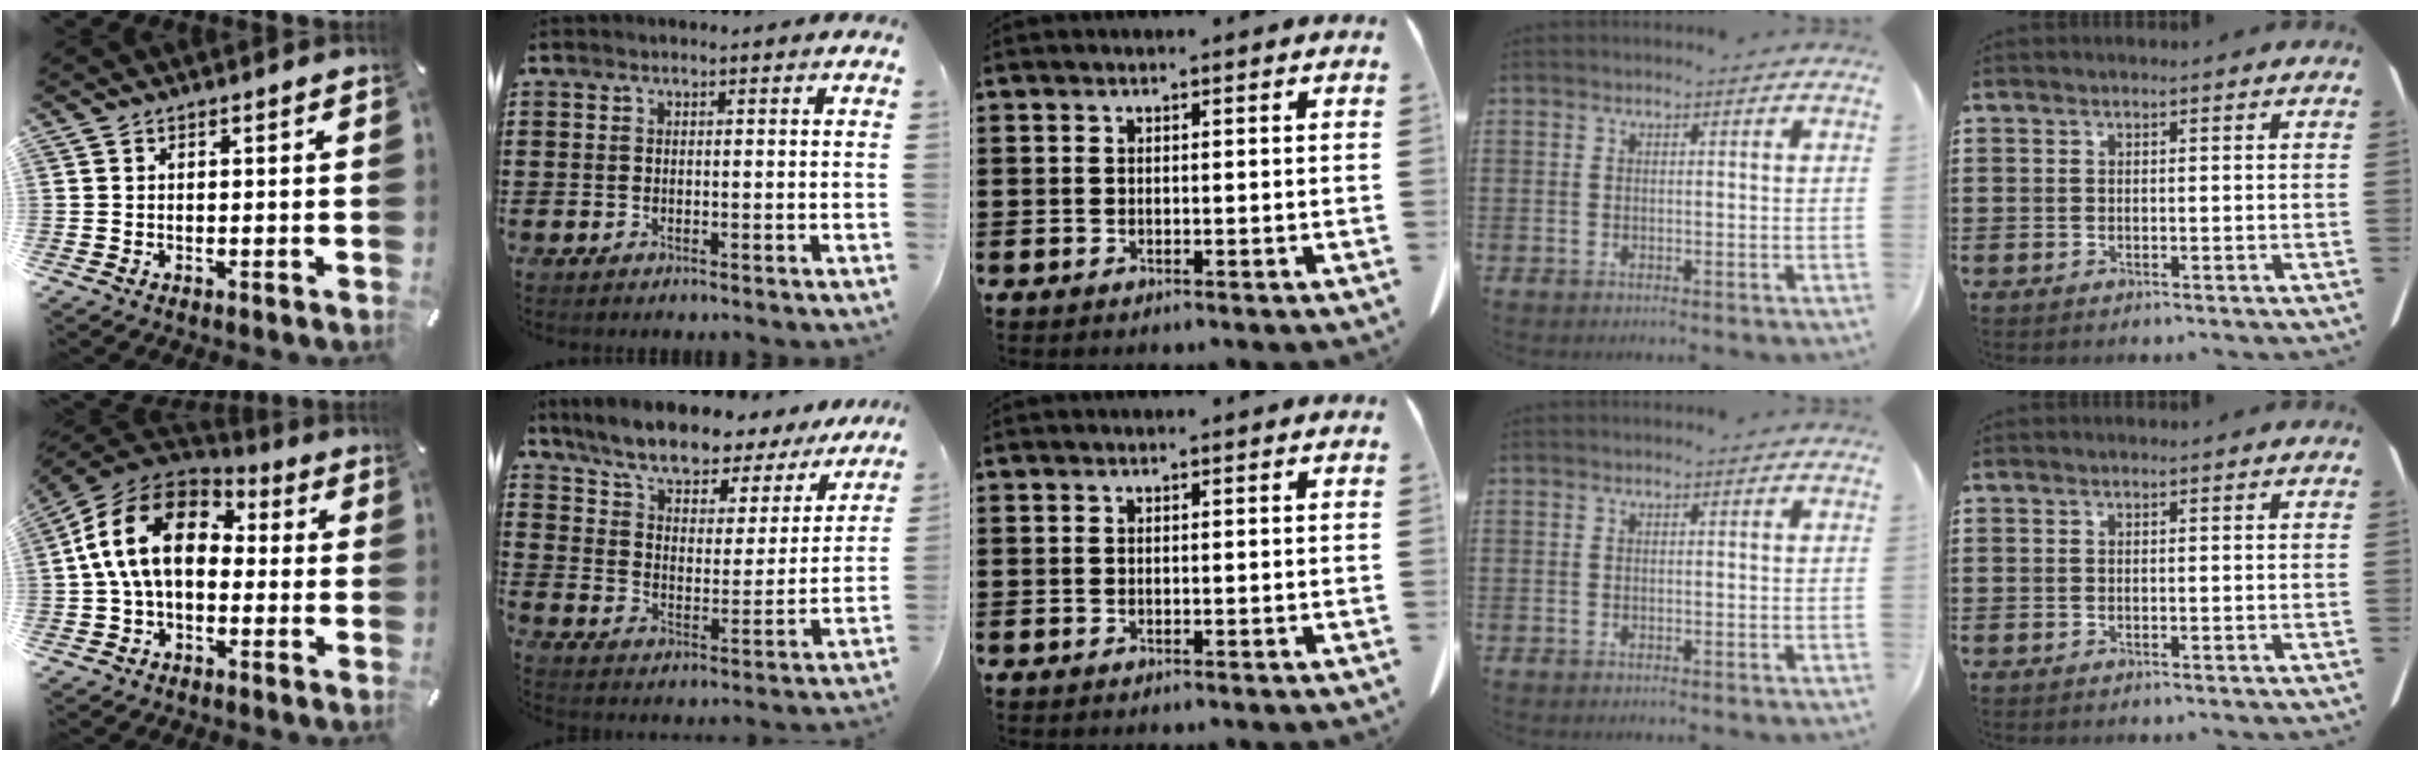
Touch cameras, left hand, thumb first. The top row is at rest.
{"thumb": {"total": 16.7, "force": [0.7, 11.2, 12.3], "torque": [-0.260, 0.026, 0.010]}, "index": {"total": 8.1, "force": [7.1, 1.8, 3.3], "torque": [-0.097, -0.042, 0.120]}}